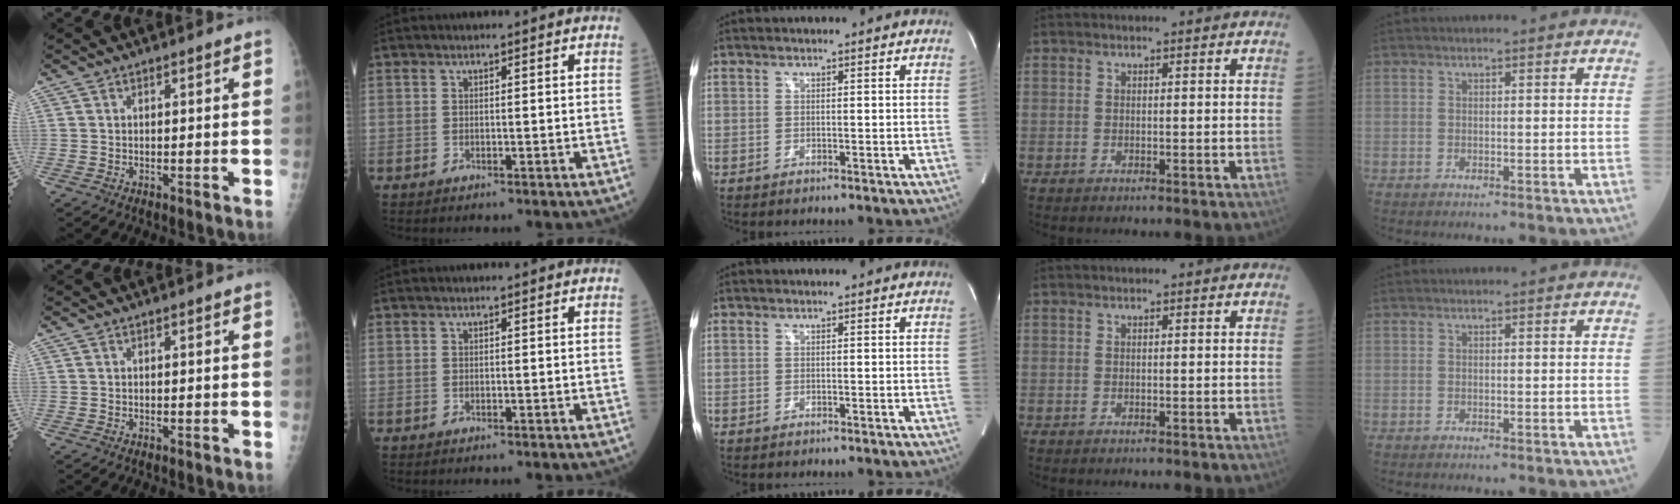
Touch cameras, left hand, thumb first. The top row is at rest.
{}